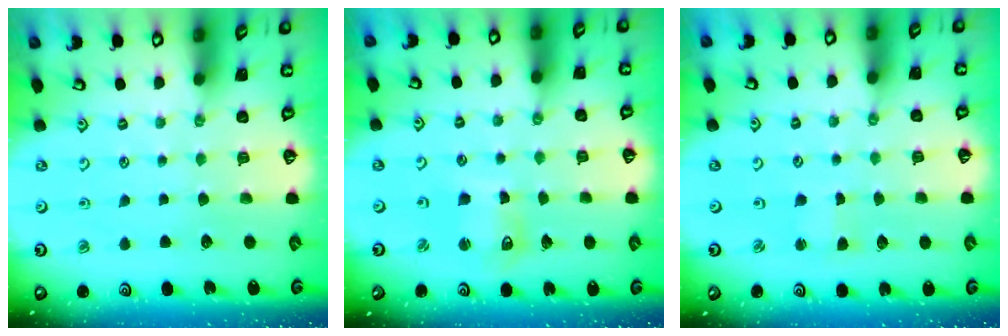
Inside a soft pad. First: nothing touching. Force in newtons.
{"total": 6.5, "press": 6.4, "slide": 1.2}
{"total": 2.3, "press": 2.3, "slide": 0.3}